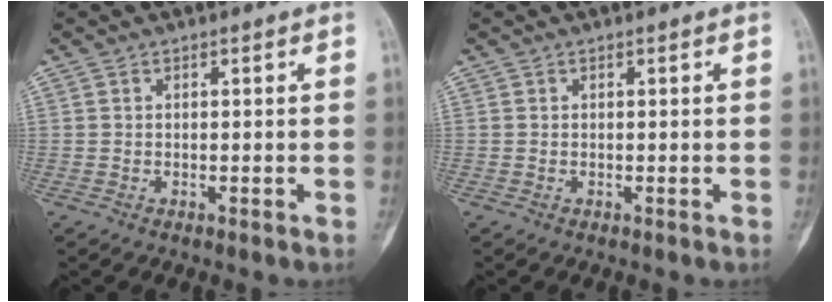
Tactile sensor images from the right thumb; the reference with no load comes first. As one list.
[{"total": 0.0}]